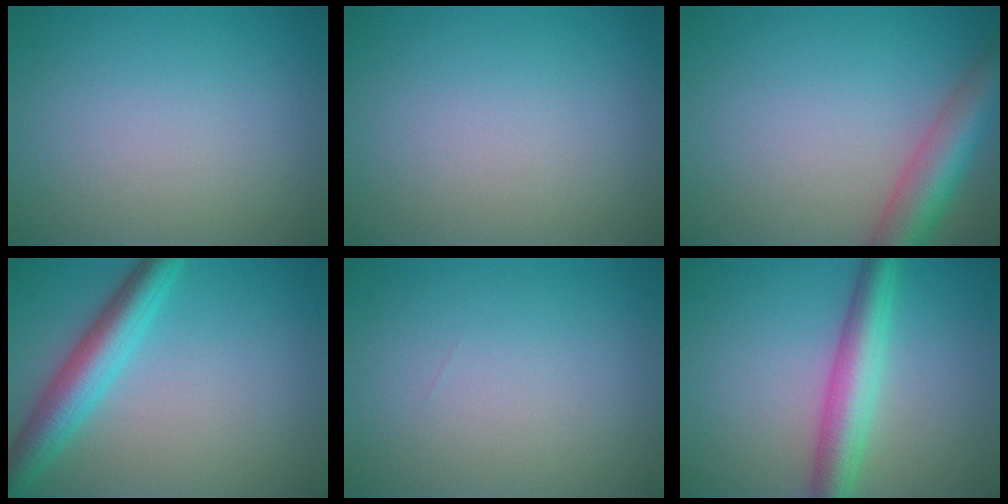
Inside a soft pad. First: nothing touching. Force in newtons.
{"total": 0.0}
{"total": 5.8, "press": 5.8, "slide": 0.3}
{"total": 5.3, "press": 5.3, "slide": 0.2}
{"total": 0.0}
{"total": 5.0, "press": 5.0, "slide": 0.0}